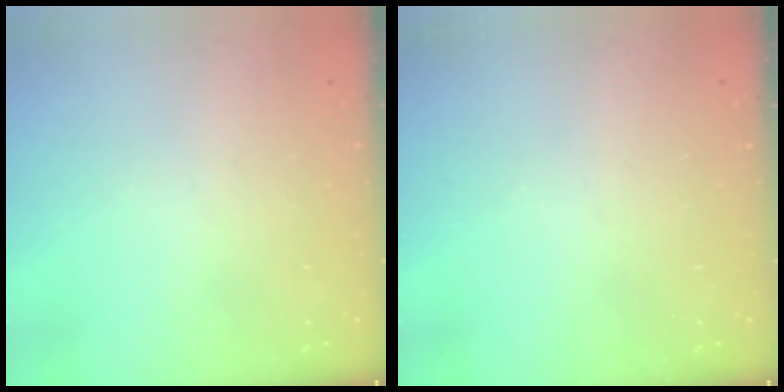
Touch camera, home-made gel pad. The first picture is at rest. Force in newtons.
{"total": 0.0}